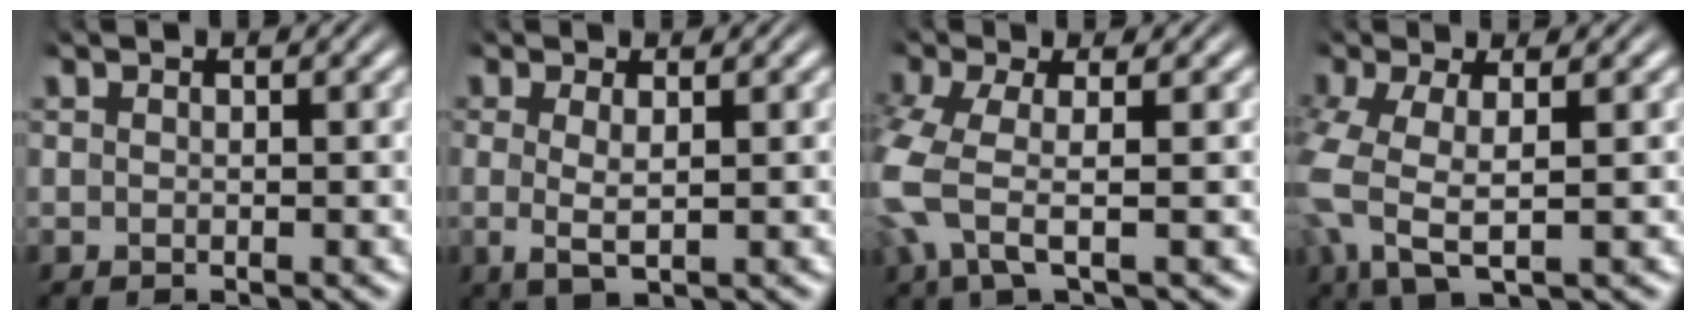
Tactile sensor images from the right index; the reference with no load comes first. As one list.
[{"total": 2.8, "force": [-0.2, 1.4, 2.5], "torque": [-0.061, -0.016, 0.006]}, {"total": 5.4, "force": [-0.4, 3.3, 4.2], "torque": [-0.135, -0.027, -0.002]}, {"total": 6.0, "force": [-0.4, 3.8, 4.6], "torque": [-0.131, -0.028, 0.002]}]